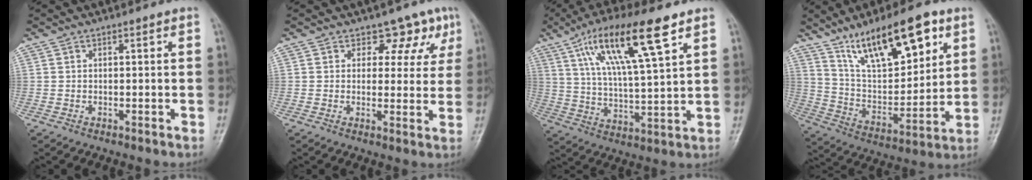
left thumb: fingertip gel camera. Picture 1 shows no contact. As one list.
[{"total": 6.1, "force": [3.9, 4.4, 1.8], "torque": [0.019, -0.018, 0.037]}, {"total": 17.0, "force": [8.7, 3.4, 14.2], "torque": [-0.256, -0.020, 0.159]}, {"total": 19.3, "force": [11.2, 7.3, 13.9], "torque": [-0.190, -0.042, 0.205]}]